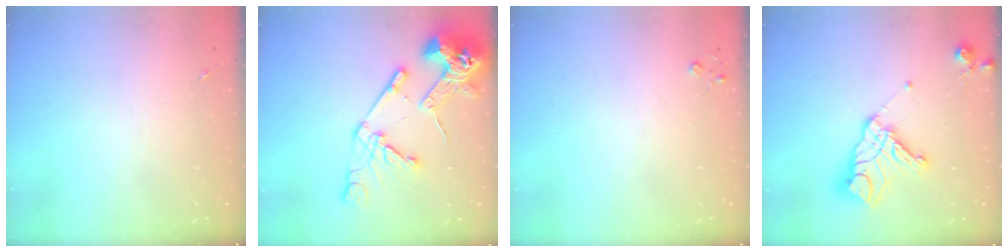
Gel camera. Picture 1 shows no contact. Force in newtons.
{"total": 18.5, "press": 18.4, "slide": 2.1}
{"total": 2.3, "press": 2.3, "slide": 0.3}
{"total": 14.0, "press": 13.9, "slide": 1.5}